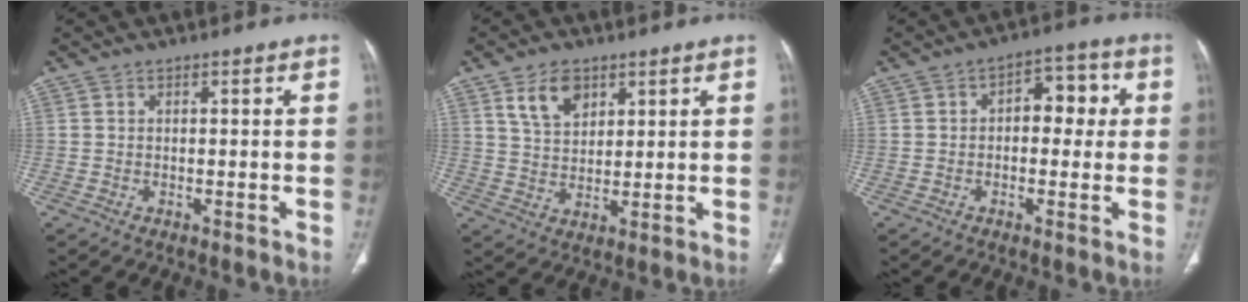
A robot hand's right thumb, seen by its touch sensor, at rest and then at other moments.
{"total": 7.2, "force": [3.9, 4.5, 4.1], "torque": [-0.054, -0.021, 0.076]}
{"total": 7.8, "force": [0.8, 4.8, 6.1], "torque": [-0.044, 0.023, 0.006]}